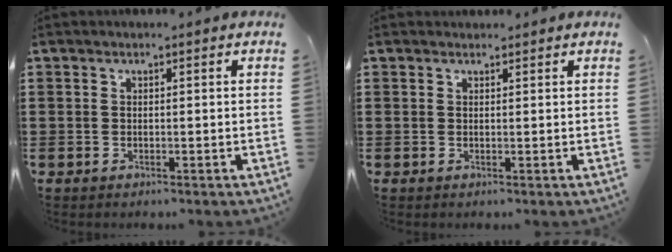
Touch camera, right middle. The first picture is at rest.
{"total": 0.9, "force": [0.8, 0.3, -0.1], "torque": [0.007, -0.003, 0.014]}